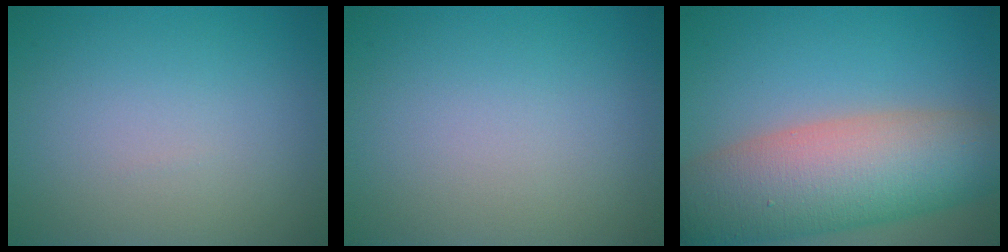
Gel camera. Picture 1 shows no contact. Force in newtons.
{"total": 0.0}
{"total": 11.6, "press": 11.6, "slide": 0.8}